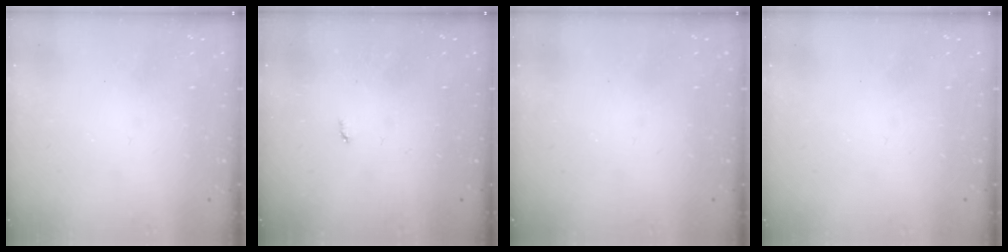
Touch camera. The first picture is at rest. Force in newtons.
{"total": 2.1, "press": 2.1, "slide": 0.4}
{"total": 0.0}
{"total": 0.0}